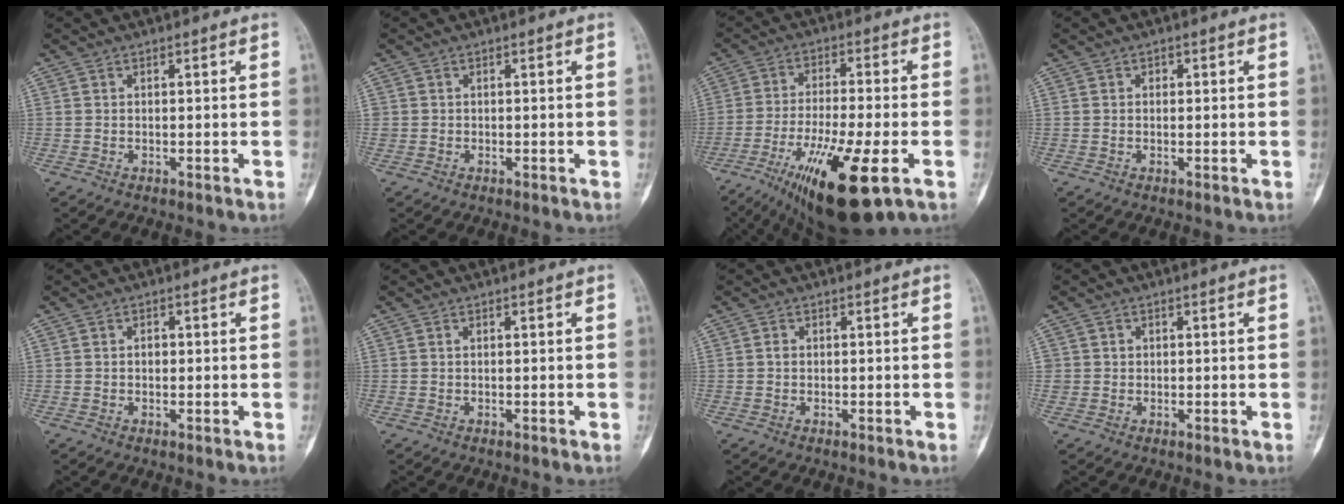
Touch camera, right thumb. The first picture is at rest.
{"total": 0.7, "force": [0.0, 0.7, 0.1], "torque": [0.005, 0.004, -0.001]}
{"total": 17.8, "force": [-7.9, 4.2, 15.4], "torque": [-0.285, -0.008, -0.123]}
{"total": 0.9, "force": [0.2, 0.7, 0.4], "torque": [-0.003, 0.004, 0.001]}
{"total": 1.3, "force": [0.0, 1.0, 0.9], "torque": [-0.010, 0.004, -0.001]}
{"total": 0.0}
{"total": 0.9, "force": [0.0, 0.7, 0.5], "torque": [-0.005, 0.003, -0.002]}
{"total": 1.6, "force": [0.2, 1.6, 0.2], "torque": [0.007, 0.004, 0.002]}